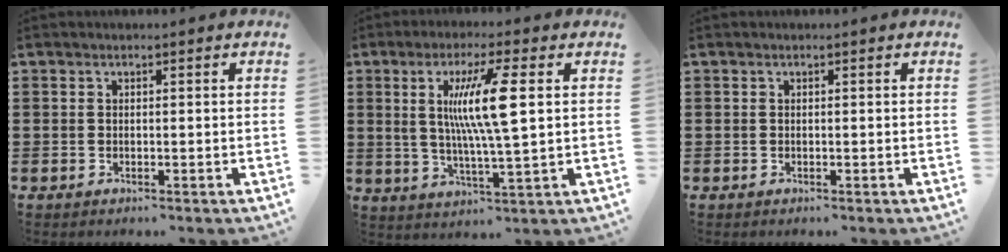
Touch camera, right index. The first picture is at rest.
{"total": 10.4, "force": [2.4, 1.0, 10.1], "torque": [-0.202, 0.003, 0.031]}
{"total": 0.0}